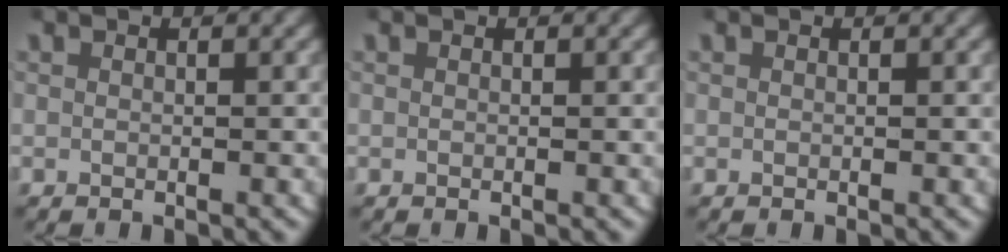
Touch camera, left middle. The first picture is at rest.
{"total": 0.0}
{"total": 0.0}